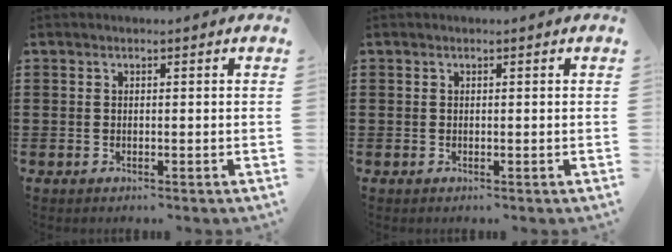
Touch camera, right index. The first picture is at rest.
{"total": 0.0}